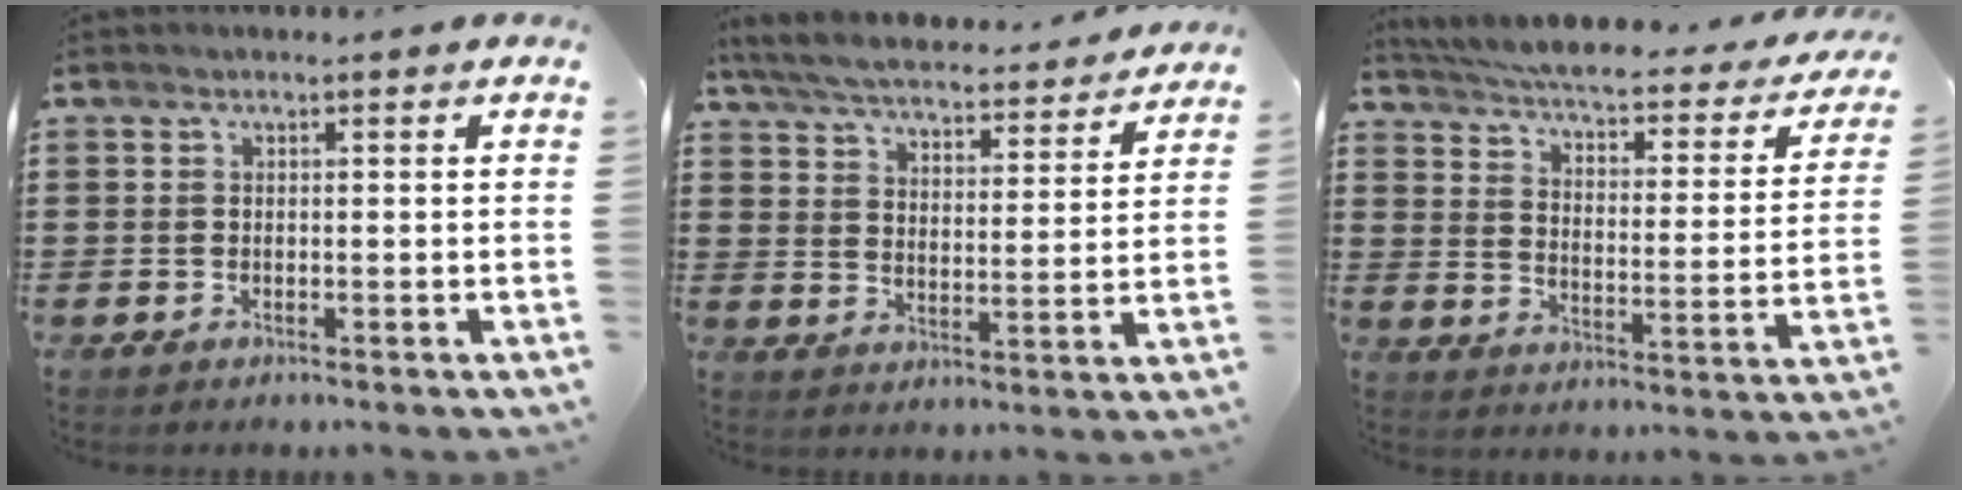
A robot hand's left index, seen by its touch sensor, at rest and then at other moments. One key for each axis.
{"total": 5.6, "fx": 5.4, "fy": 0.2, "fz": 1.3, "tx": -0.052, "ty": -0.038, "tz": 0.090}
{"total": 4.2, "fx": 3.7, "fy": -0.1, "fz": 1.9, "tx": -0.059, "ty": -0.035, "tz": 0.055}